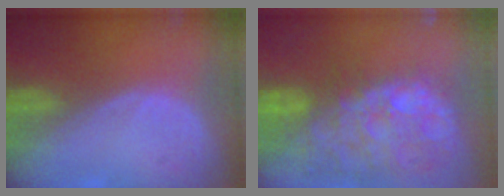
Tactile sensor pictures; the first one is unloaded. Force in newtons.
{"total": 14.1, "press": 11.6, "slide": 8.1}